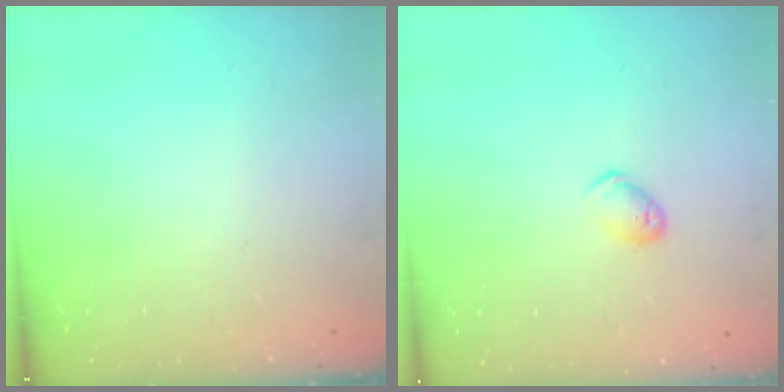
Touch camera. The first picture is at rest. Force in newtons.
{"total": 5.3, "press": 5.2, "slide": 0.6}